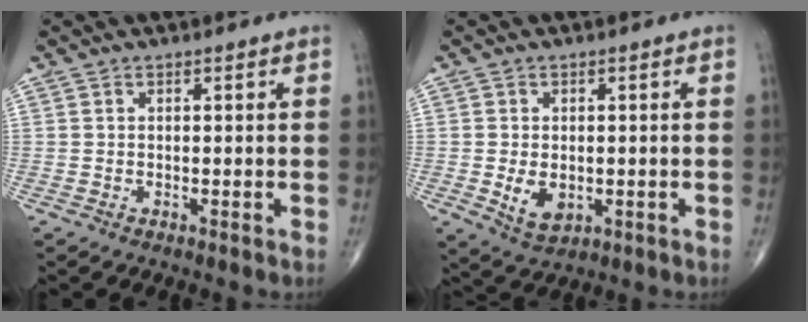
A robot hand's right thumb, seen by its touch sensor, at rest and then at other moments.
{"total": 5.5, "force": [-0.9, 3.6, 4.0], "torque": [-0.060, -0.009, -0.004]}